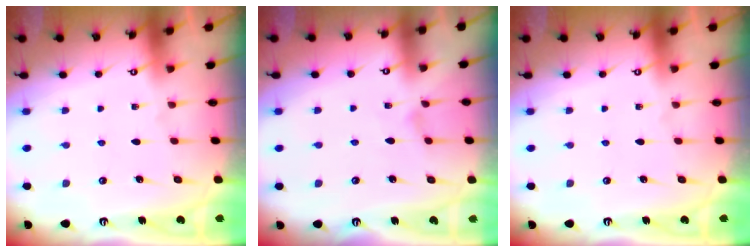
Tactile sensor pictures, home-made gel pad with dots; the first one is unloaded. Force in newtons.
{"total": 1.0, "press": 0.9, "slide": 0.3}
{"total": 0.0}